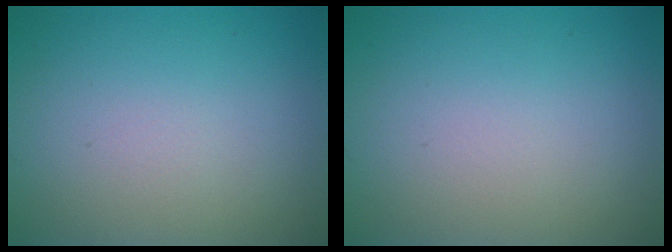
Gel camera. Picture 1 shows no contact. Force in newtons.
{"total": 0.0}